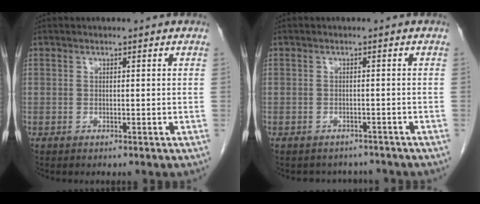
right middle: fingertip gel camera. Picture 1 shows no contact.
{"total": 4.1, "force": [-3.7, 1.8, 0.0], "torque": [-0.001, 0.007, -0.044]}